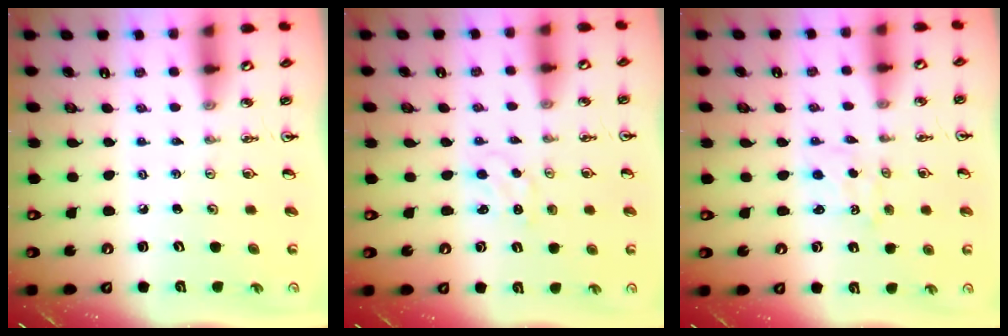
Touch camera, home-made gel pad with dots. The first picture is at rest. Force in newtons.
{"total": 1.5, "press": 1.5, "slide": 0.2}
{"total": 0.9, "press": 0.7, "slide": 0.6}